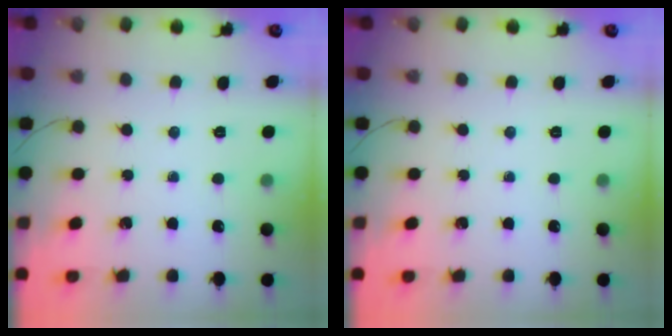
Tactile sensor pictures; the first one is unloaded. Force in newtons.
{"total": 0.0}